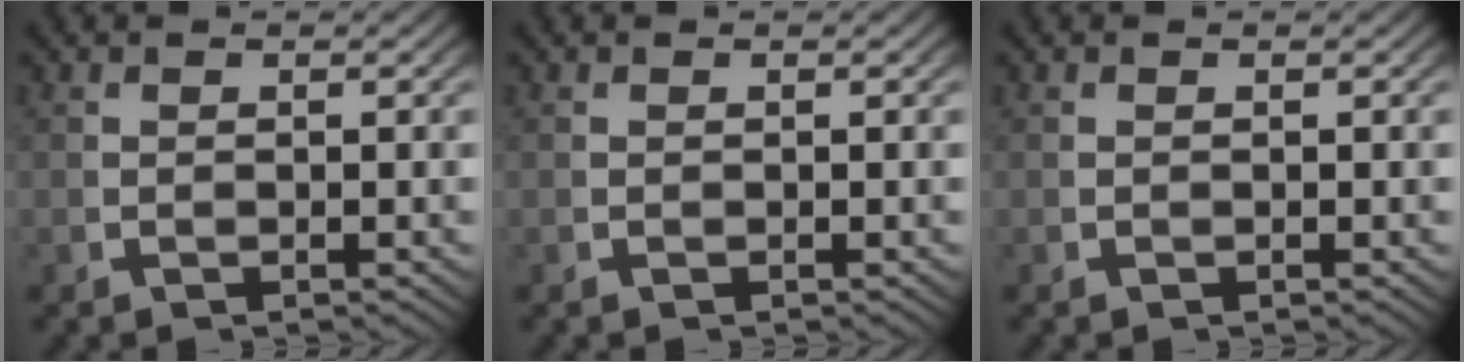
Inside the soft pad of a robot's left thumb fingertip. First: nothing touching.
{"total": 0.0}
{"total": 0.0}